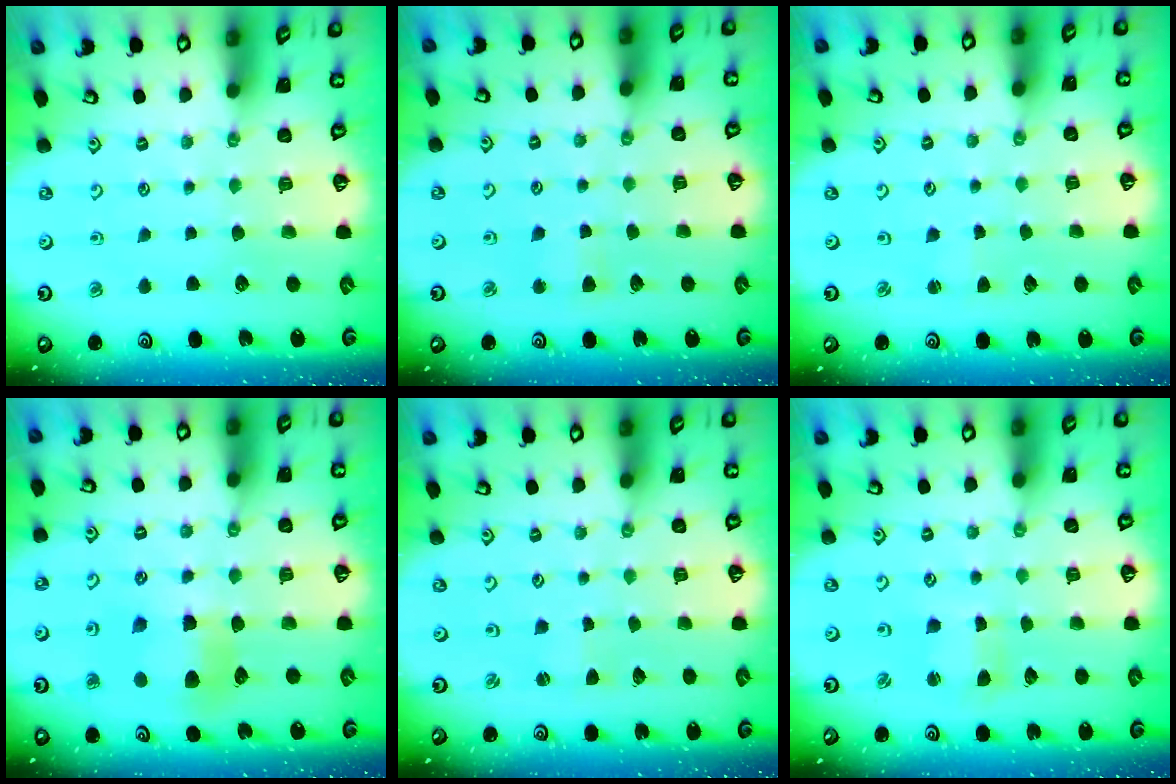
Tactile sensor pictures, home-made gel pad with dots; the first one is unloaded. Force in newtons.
{"total": 2.7, "press": 2.7, "slide": 0.4}
{"total": 1.5, "press": 1.5, "slide": 0.1}
{"total": 6.9, "press": 6.9, "slide": 0.9}
{"total": 0.9, "press": 0.9, "slide": 0.2}
{"total": 2.6, "press": 2.5, "slide": 0.3}